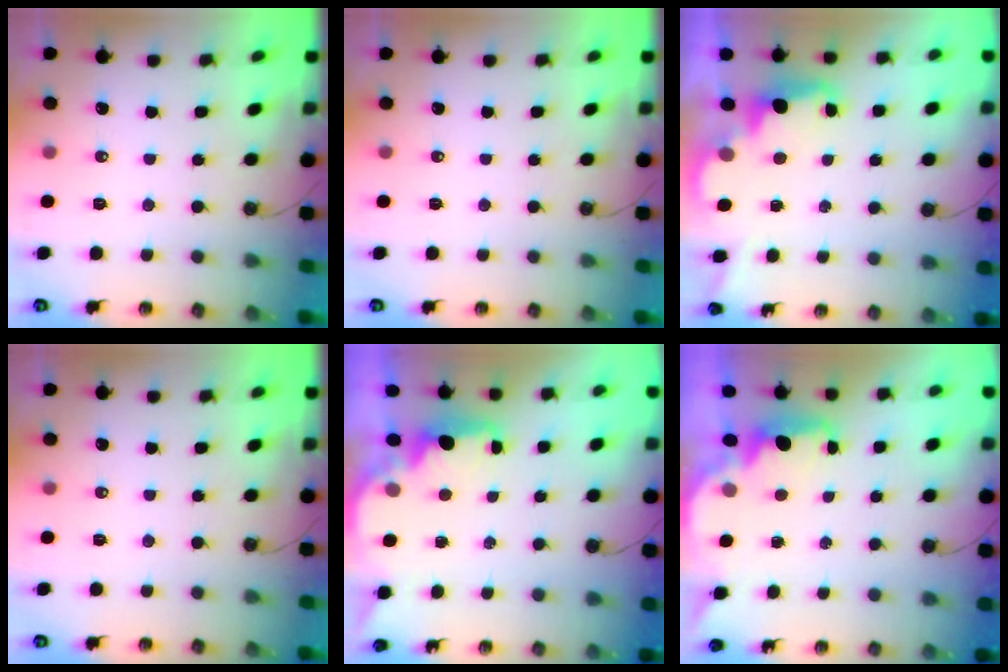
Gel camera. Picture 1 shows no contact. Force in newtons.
{"total": 0.0}
{"total": 2.5, "press": 2.4, "slide": 0.5}
{"total": 0.0}
{"total": 2.0, "press": 1.9, "slide": 0.6}
{"total": 1.6, "press": 1.5, "slide": 0.5}